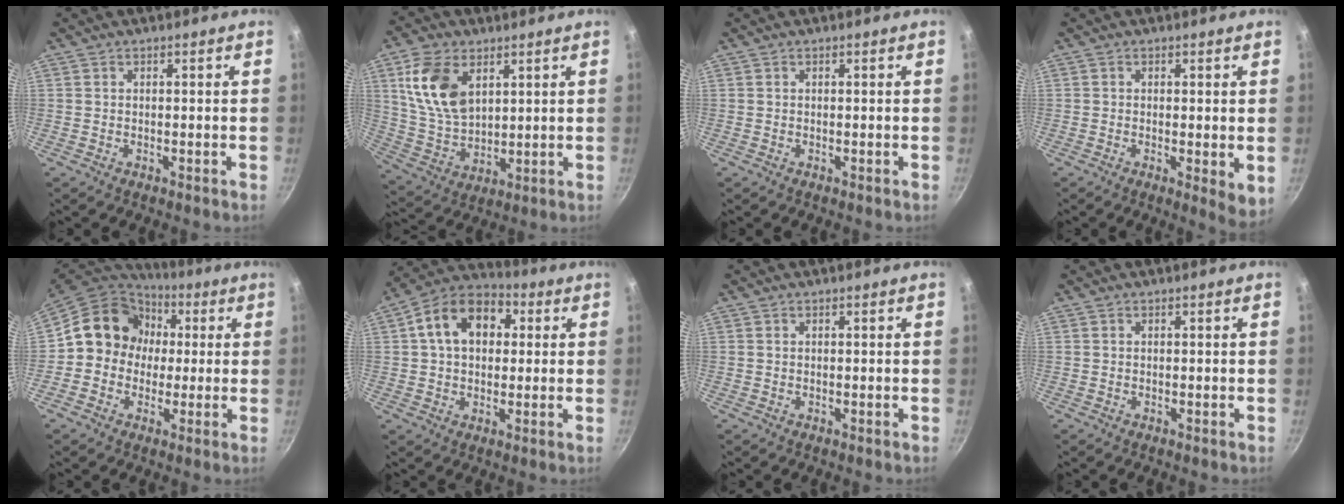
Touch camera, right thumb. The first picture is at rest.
{"total": 13.5, "force": [5.0, 8.5, 9.2], "torque": [-0.162, -0.025, 0.107]}
{"total": 0.0}
{"total": 4.9, "force": [-0.2, 1.5, 4.6], "torque": [-0.061, -0.018, -0.004]}
{"total": 13.4, "force": [1.3, 12.0, 5.8], "torque": [-0.056, 0.032, 0.001]}
{"total": 14.1, "force": [3.1, 10.0, 9.5], "torque": [-0.127, 0.025, 0.030]}
{"total": 0.0}
{"total": 0.0}